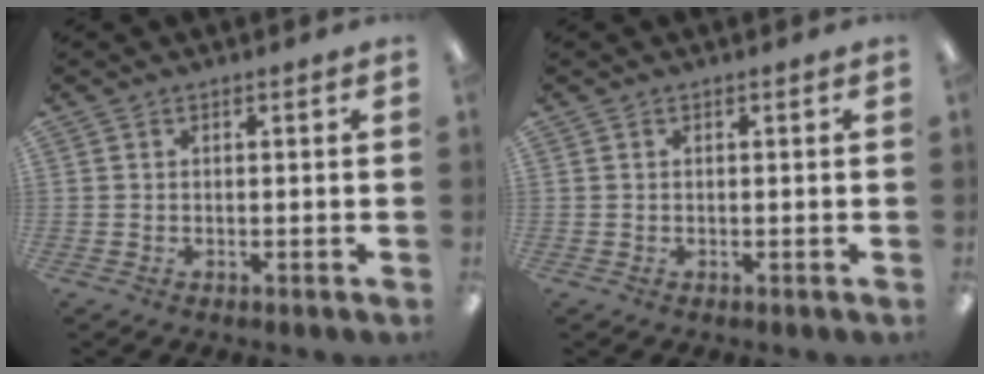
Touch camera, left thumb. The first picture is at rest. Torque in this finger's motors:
{"motor_torque": [0.00, 0.00, -0.03, -0.02, 0.00]}